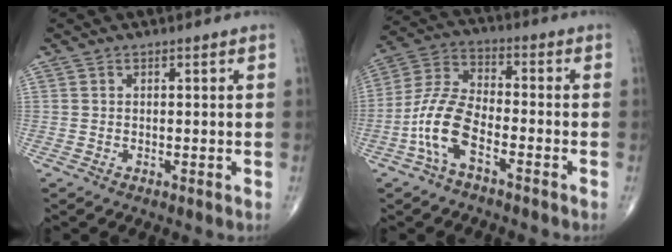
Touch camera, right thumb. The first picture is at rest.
{"total": 10.2, "force": [-4.6, 4.4, 8.0], "torque": [-0.180, 0.036, -0.095]}